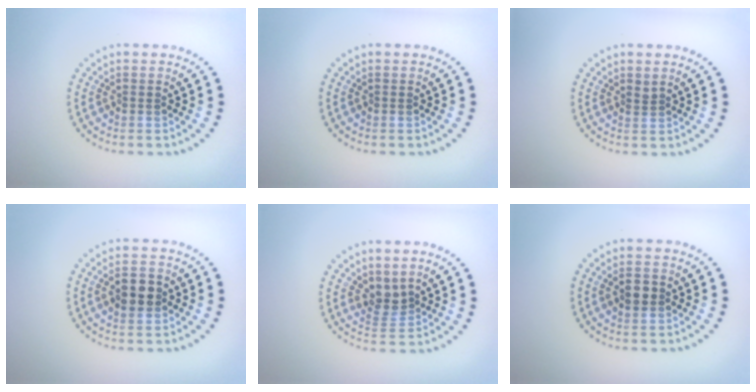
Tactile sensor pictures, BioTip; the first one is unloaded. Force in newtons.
{"total": 0.0}
{"total": 0.5, "press": 0.2, "slide": 0.5}
{"total": 3.1, "press": 3.1, "slide": 0.0}
{"total": 2.1, "press": 1.6, "slide": 1.4}
{"total": 1.9, "press": 1.9, "slide": 0.2}